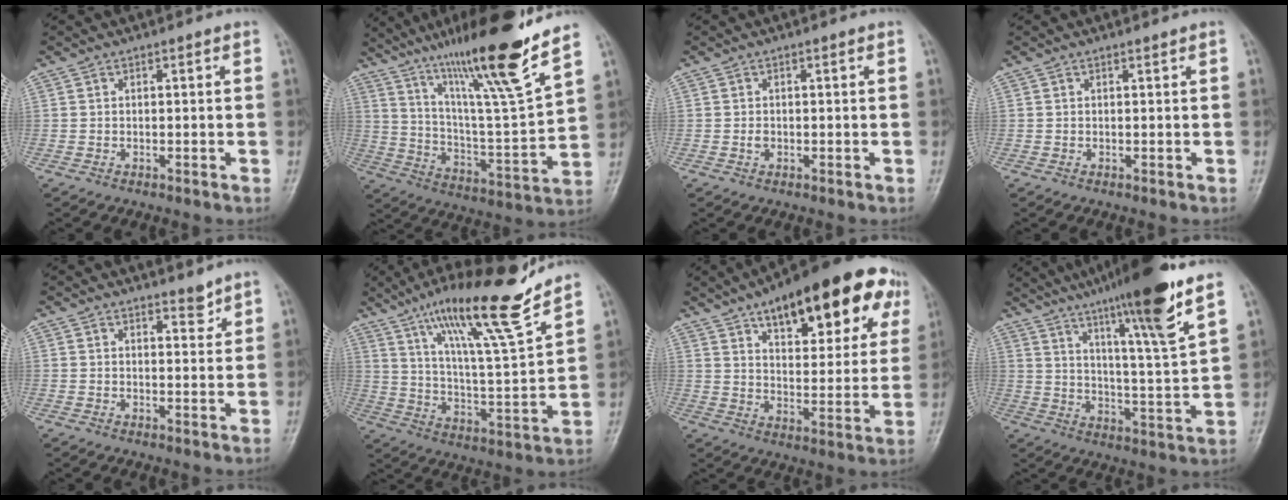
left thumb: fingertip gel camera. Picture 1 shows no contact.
{"total": 21.5, "force": [15.2, 0.7, 15.3], "torque": [-0.228, -0.076, 0.262]}
{"total": 1.0, "force": [-0.1, 0.7, 0.7], "torque": [-0.008, 0.001, -0.002]}
{"total": 0.0}
{"total": 2.4, "force": [2.1, 0.7, 0.8], "torque": [-0.001, -0.018, 0.033]}
{"total": 19.8, "force": [14.1, 2.1, 13.8], "torque": [-0.208, -0.072, 0.239]}
{"total": 24.0, "force": [13.0, 10.0, 17.6], "torque": [-0.205, -0.013, 0.185]}
{"total": 18.5, "force": [12.2, 0.5, 13.8], "torque": [-0.205, -0.055, 0.191]}